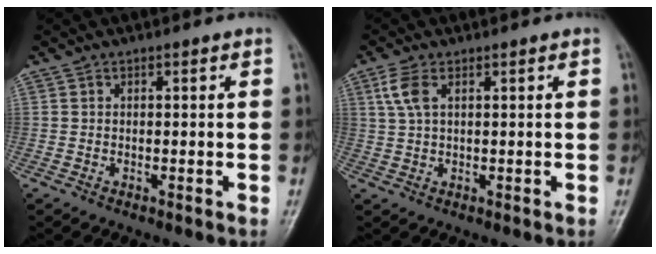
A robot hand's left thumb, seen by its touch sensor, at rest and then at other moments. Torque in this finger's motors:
{"motor_torque": [0.67, 0.65, 0.36, -0.43, 0.10]}